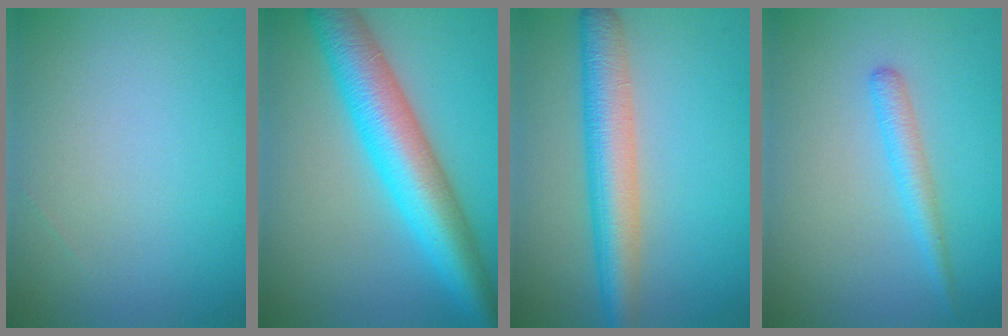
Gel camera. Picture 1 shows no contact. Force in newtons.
{"total": 8.8, "press": 8.8, "slide": 0.1}
{"total": 5.9, "press": 5.9, "slide": 0.1}
{"total": 1.9, "press": 1.9, "slide": 0.1}